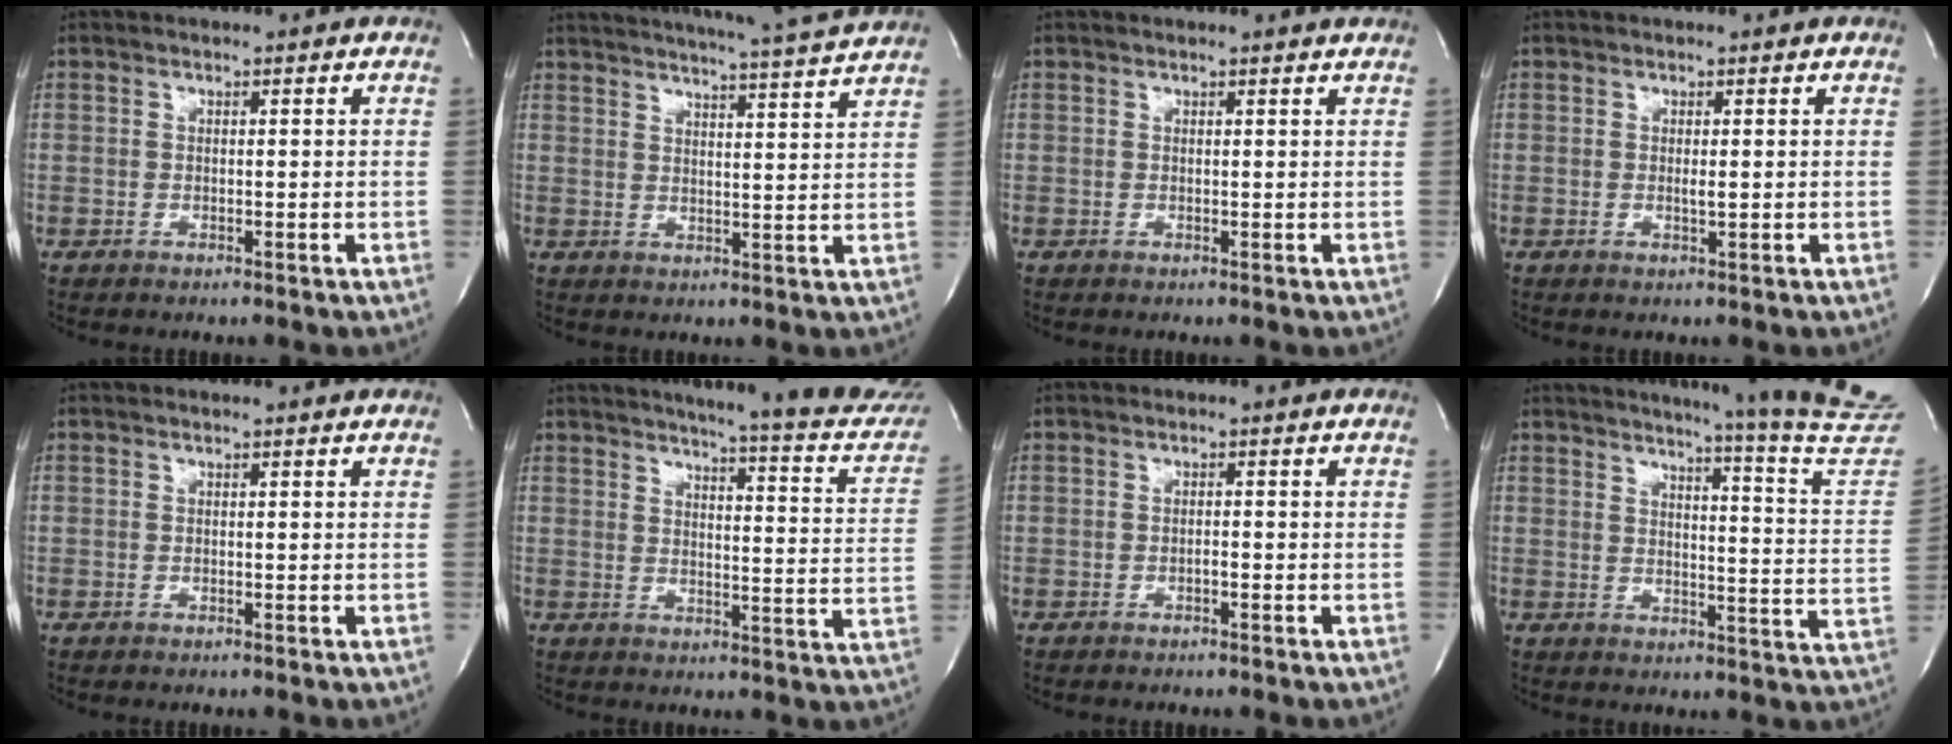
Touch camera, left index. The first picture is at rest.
{"total": 14.0, "force": [13.0, -1.5, 5.0], "torque": [-0.091, -0.034, 0.167]}
{"total": 1.8, "force": [1.7, -0.2, 0.4], "torque": [-0.015, -0.002, 0.014]}
{"total": 0.8, "force": [0.0, 0.0, 0.8], "torque": [-0.020, -0.006, 0.000]}
{"total": 0.6, "force": [0.5, -0.1, 0.2], "torque": [-0.008, -0.003, 0.007]}
{"total": 21.2, "force": [19.2, 1.3, 9.0], "torque": [-0.119, -0.076, 0.217]}
{"total": 0.6, "force": [-0.4, 0.1, 0.4], "torque": [-0.007, -0.001, -0.009]}
{"total": 22.5, "force": [20.3, -2.2, 9.4], "torque": [-0.136, -0.127, 0.231]}